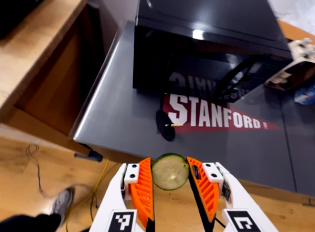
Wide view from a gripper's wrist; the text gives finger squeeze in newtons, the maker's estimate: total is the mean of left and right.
{"total": 7.9, "left": 7.9, "right": 7.9}